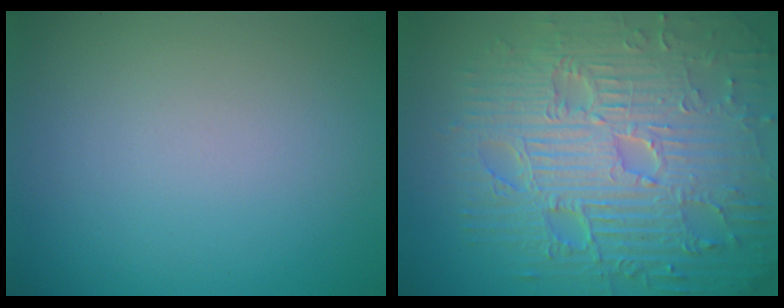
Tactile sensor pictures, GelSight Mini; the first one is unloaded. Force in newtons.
{"total": 12.0, "press": 7.8, "slide": 9.1}